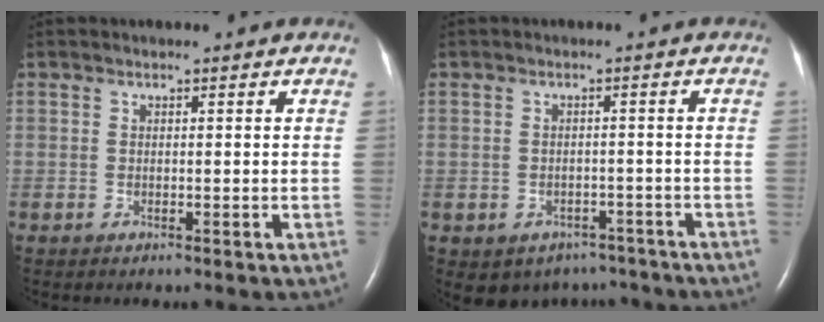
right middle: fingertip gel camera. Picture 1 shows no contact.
{"total": 6.8, "force": [-5.1, 4.3, 0.9], "torque": [-0.005, 0.014, -0.059]}